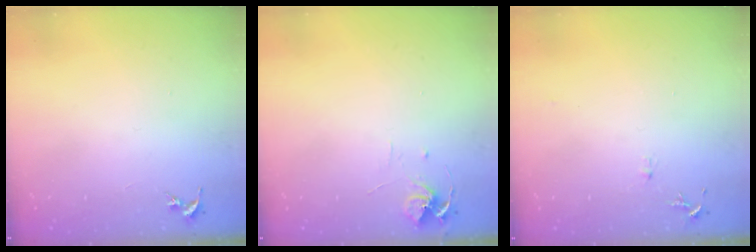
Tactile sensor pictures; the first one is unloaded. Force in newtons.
{"total": 7.6, "press": 7.5, "slide": 0.5}
{"total": 4.1, "press": 4.1, "slide": 0.5}